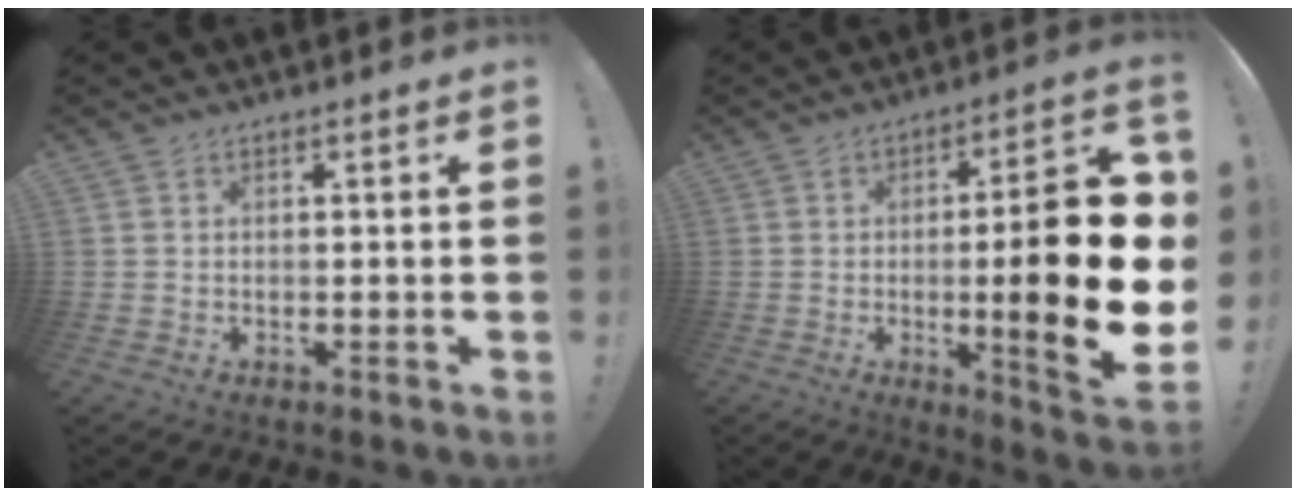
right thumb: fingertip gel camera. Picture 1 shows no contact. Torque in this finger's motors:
{"motor_torque": [0.23, 1.30, 2.17, -0.62, 0.10]}